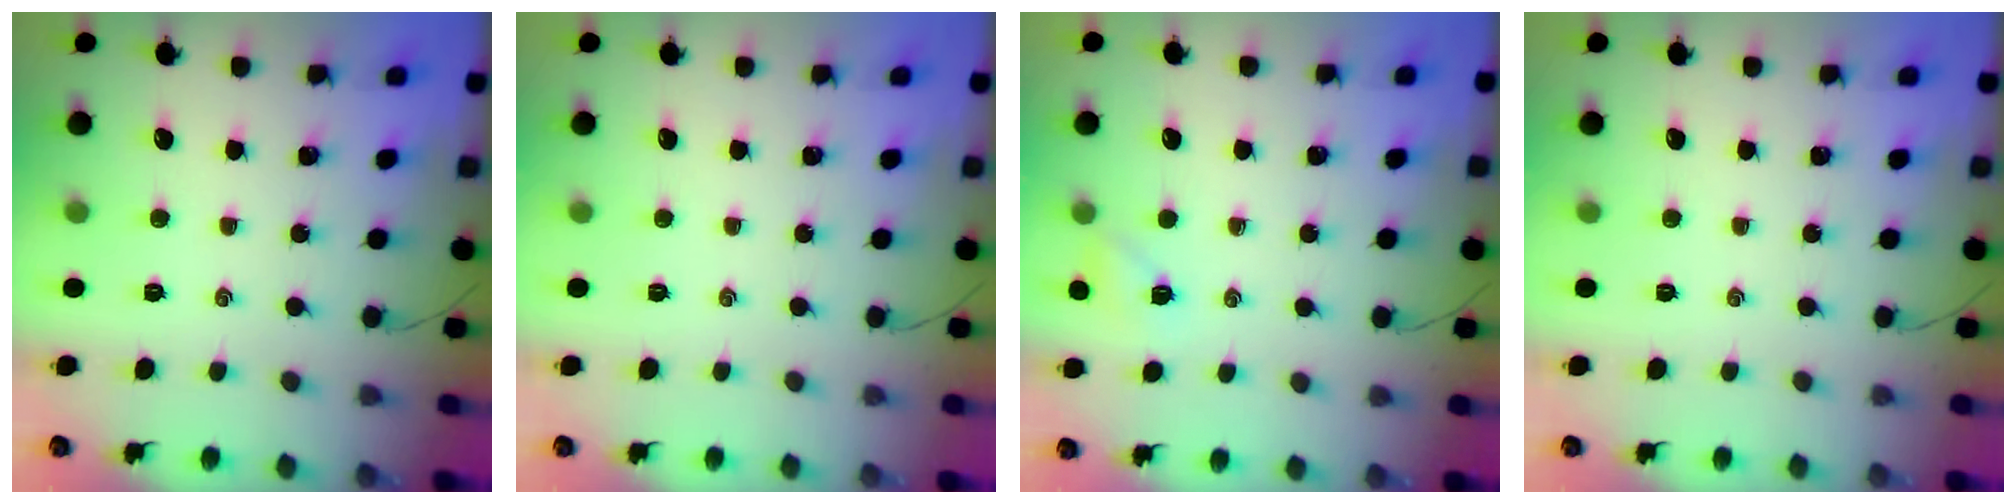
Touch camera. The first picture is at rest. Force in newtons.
{"total": 0.0}
{"total": 5.0, "press": 4.8, "slide": 1.2}
{"total": 0.0}